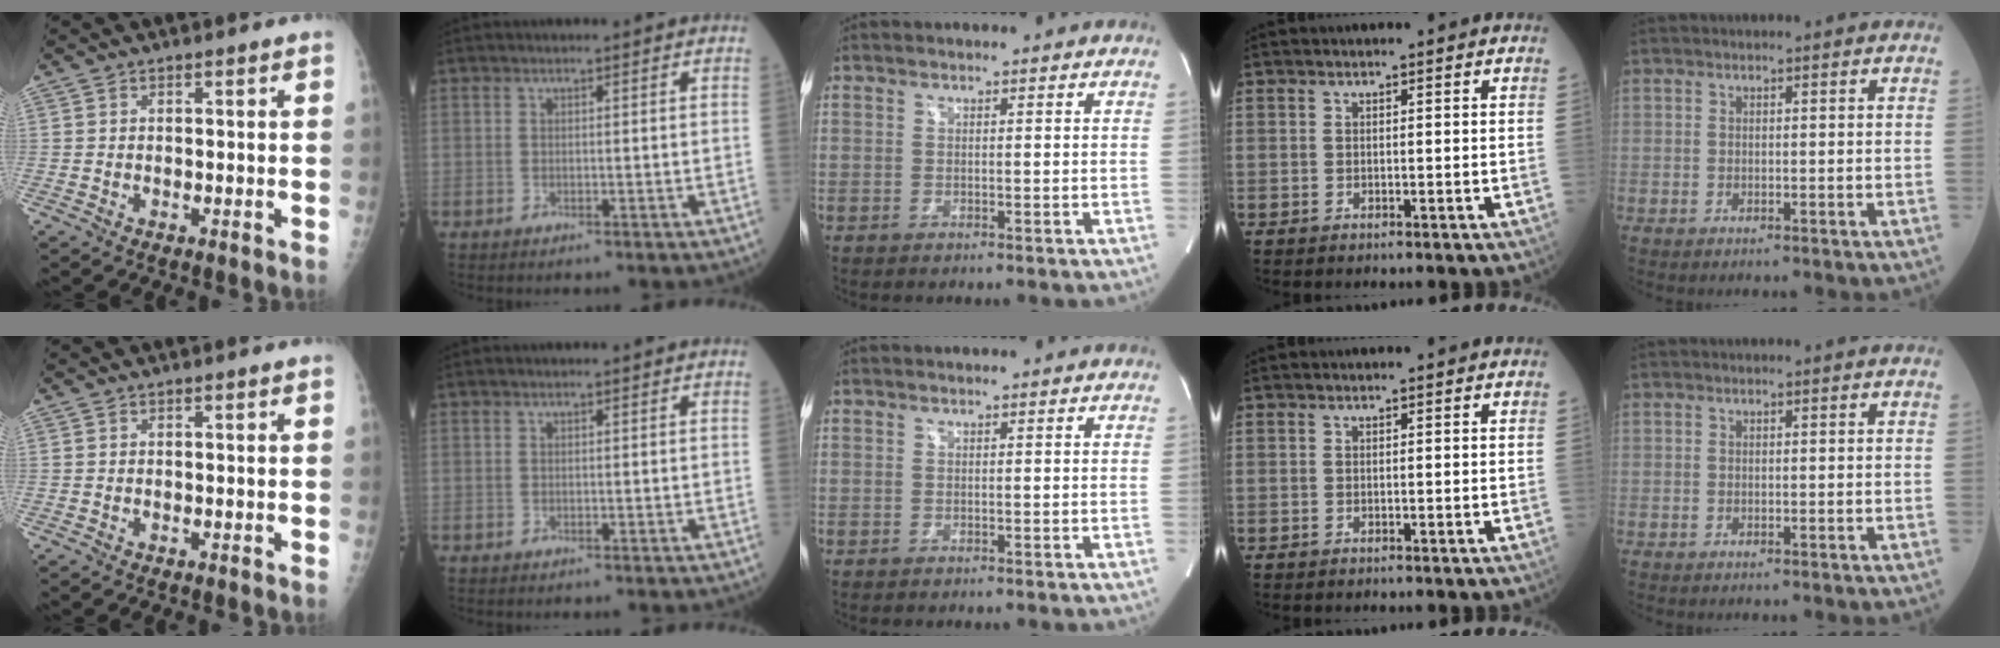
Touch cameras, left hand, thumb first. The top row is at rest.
{}